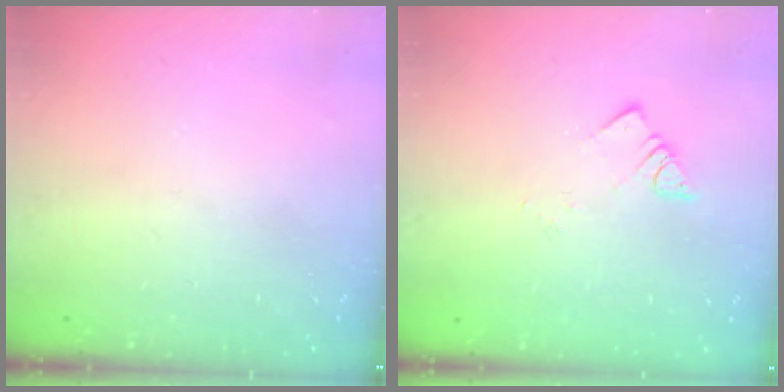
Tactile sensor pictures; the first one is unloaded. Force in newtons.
{"total": 1.9, "press": 1.9, "slide": 0.1}